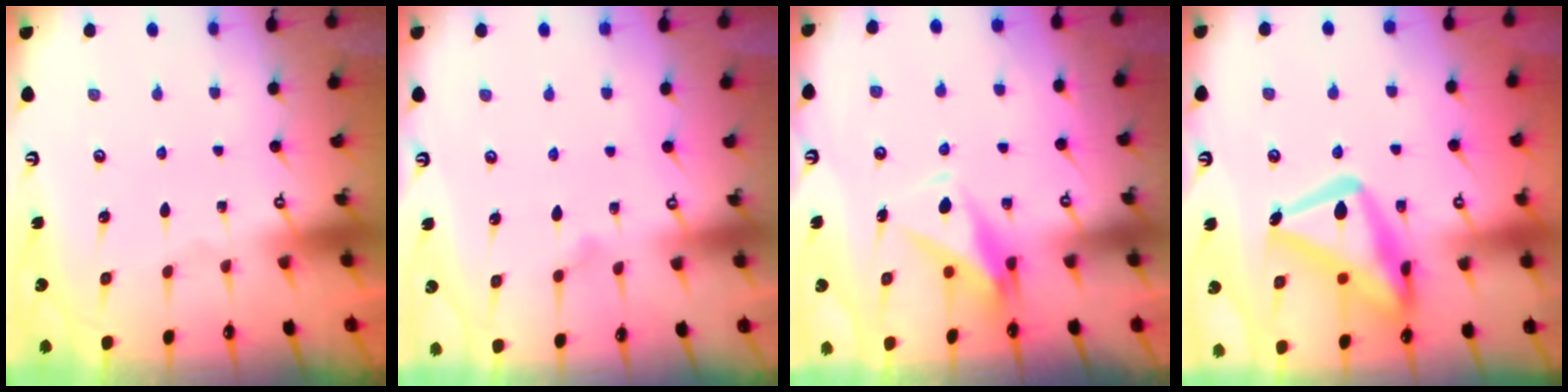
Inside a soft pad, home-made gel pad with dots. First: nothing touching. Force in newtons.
{"total": 7.5, "press": 7.4, "slide": 1.1}
{"total": 7.3, "press": 7.2, "slide": 1.1}
{"total": 23.0, "press": 22.9, "slide": 1.9}